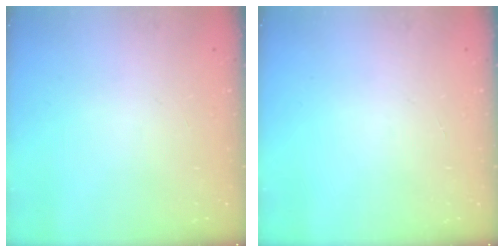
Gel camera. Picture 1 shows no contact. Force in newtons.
{"total": 0.0}